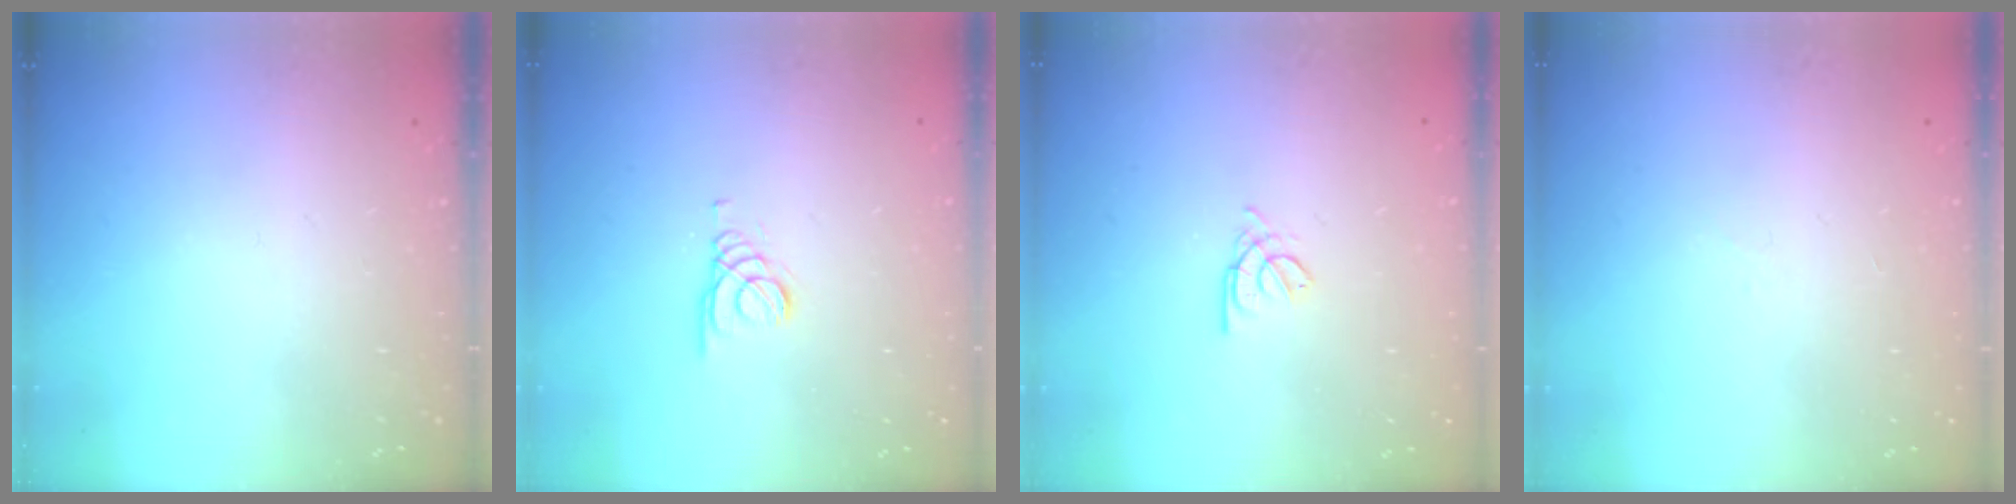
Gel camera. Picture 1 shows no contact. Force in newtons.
{"total": 1.6, "press": 1.6, "slide": 0.0}
{"total": 2.3, "press": 2.3, "slide": 0.5}
{"total": 2.0, "press": 1.9, "slide": 0.5}